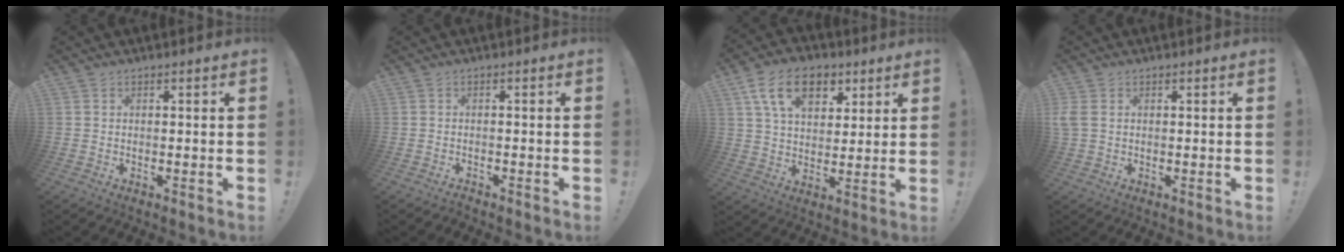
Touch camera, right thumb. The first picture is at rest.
{"total": 1.1, "force": [-1.1, 0.2, 0.1], "torque": [-0.001, 0.001, -0.020]}
{"total": 15.4, "force": [7.2, 10.0, 9.2], "torque": [-0.144, -0.017, 0.134]}
{"total": 3.3, "force": [0.7, 2.3, 2.2], "torque": [-0.059, 0.003, 0.013]}